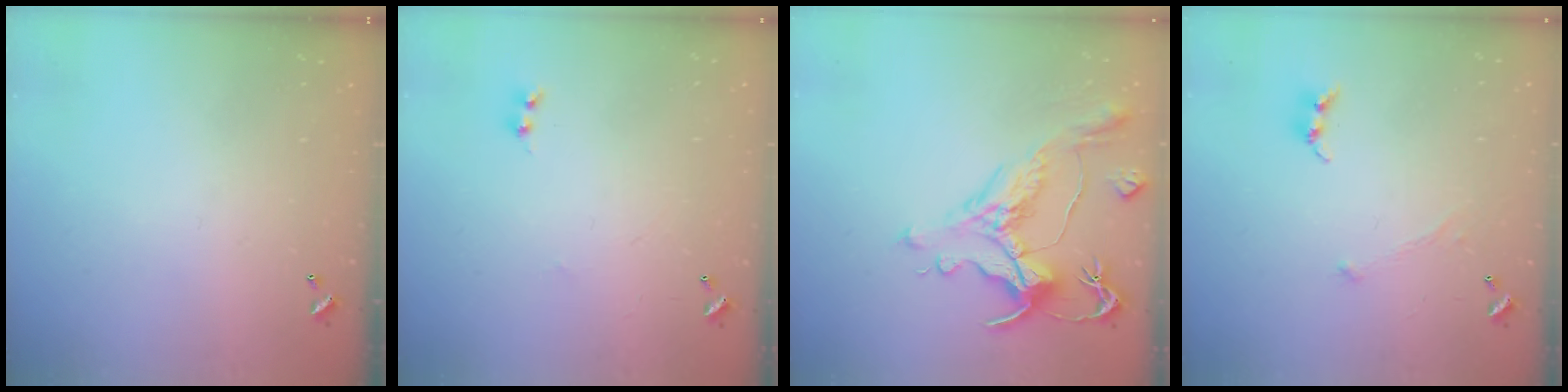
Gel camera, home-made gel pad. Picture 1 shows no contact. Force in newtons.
{"total": 1.5, "press": 1.4, "slide": 0.3}
{"total": 2.4, "press": 1.9, "slide": 1.4}
{"total": 0.0}